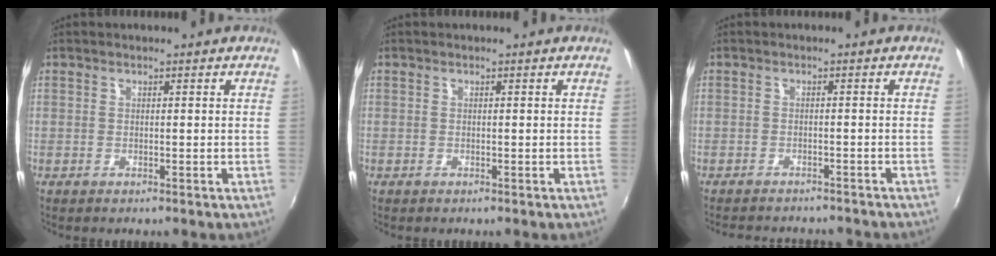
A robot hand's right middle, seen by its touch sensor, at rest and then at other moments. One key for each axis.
{"total": 0.0}
{"total": 8.4, "fx": -7.6, "fy": 1.8, "fz": 2.9, "tx": -0.068, "ty": -0.013, "tz": -0.105}